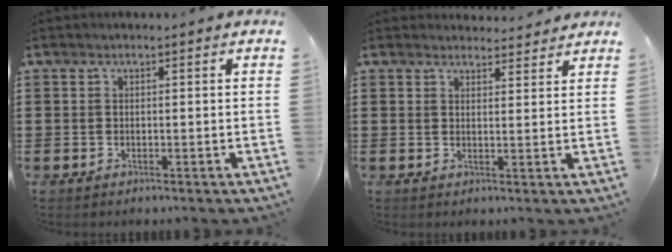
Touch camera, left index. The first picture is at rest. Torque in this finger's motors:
{"motor_torque": [0.00, 0.00, -0.02, -0.05]}